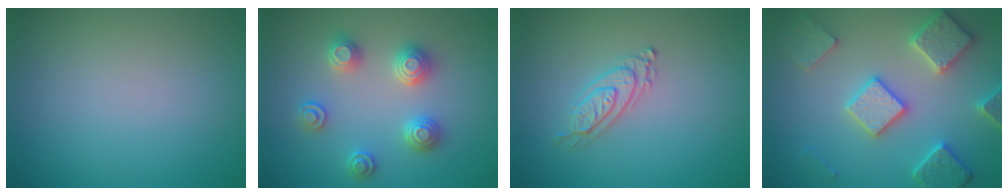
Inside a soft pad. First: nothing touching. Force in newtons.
{"total": 3.2, "press": 3.2, "slide": 0.4}
{"total": 2.3, "press": 2.1, "slide": 0.9}
{"total": 5.5, "press": 5.4, "slide": 1.3}